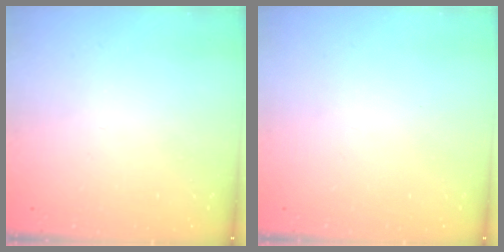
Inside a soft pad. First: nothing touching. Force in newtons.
{"total": 0.0}